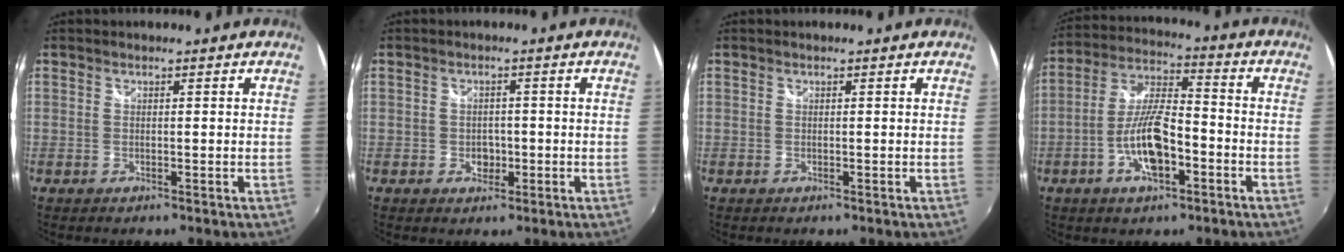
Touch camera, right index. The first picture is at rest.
{"total": 2.7, "force": [-0.8, 2.3, 1.1], "torque": [-0.019, 0.002, -0.010]}
{"total": 0.0}
{"total": 11.4, "force": [-4.5, 3.8, 9.7], "torque": [-0.201, 0.004, -0.081]}